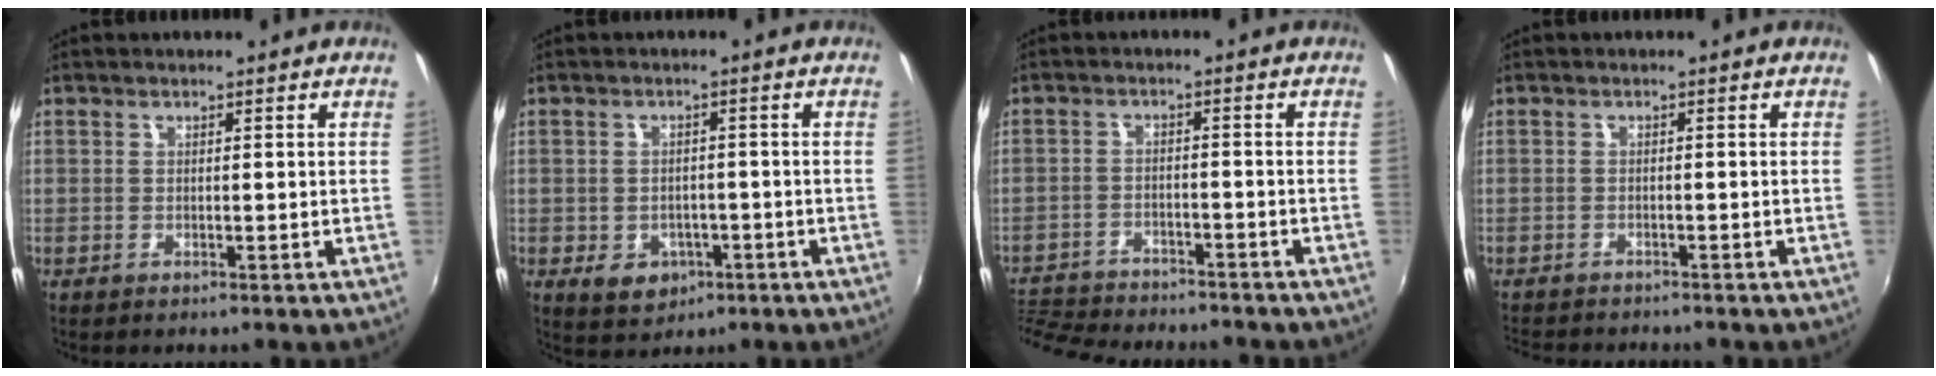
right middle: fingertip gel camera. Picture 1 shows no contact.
{"total": 6.0, "force": [-2.5, 4.7, 2.7], "torque": [-0.065, -0.002, -0.024]}
{"total": 12.6, "force": [-11.5, 2.9, 4.3], "torque": [-0.110, -0.011, -0.184]}
{"total": 5.5, "force": [-5.2, 1.0, 1.6], "torque": [-0.046, -0.017, -0.082]}